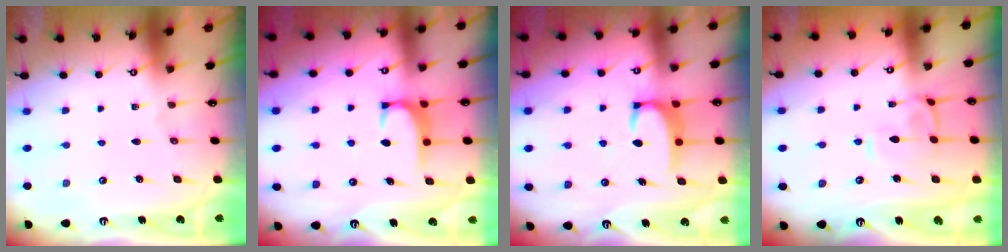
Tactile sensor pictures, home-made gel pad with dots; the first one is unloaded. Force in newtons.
{"total": 2.0, "press": 1.9, "slide": 0.5}
{"total": 3.2, "press": 3.2, "slide": 0.3}
{"total": 1.1, "press": 0.9, "slide": 0.7}